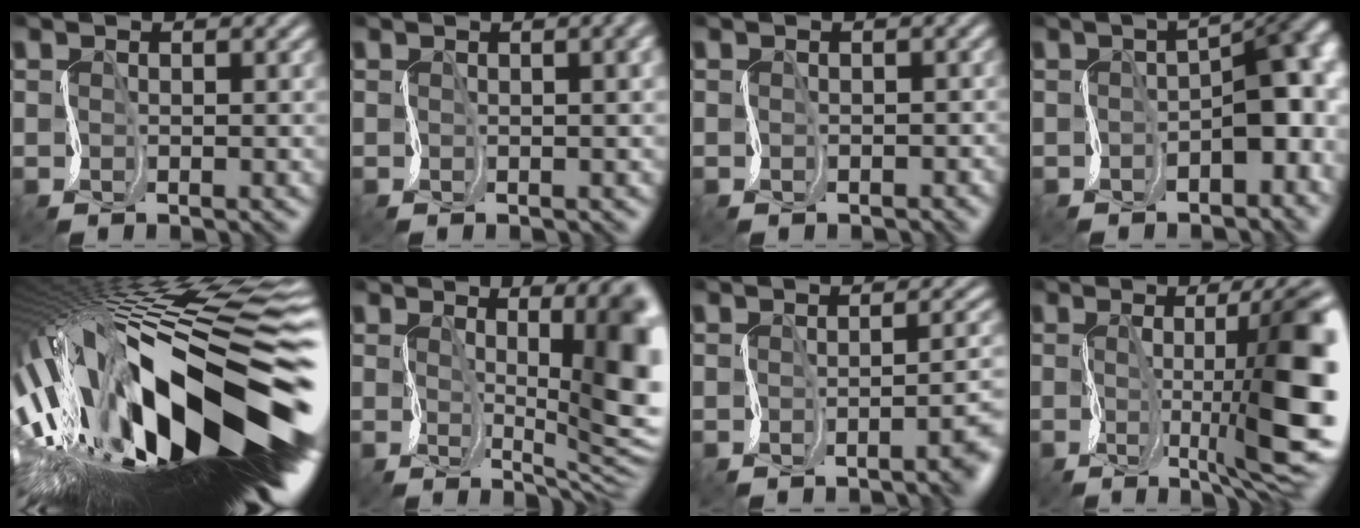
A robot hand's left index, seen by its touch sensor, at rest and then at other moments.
{"total": 6.7, "force": [1.9, 3.7, 5.3], "torque": [-0.013, 0.039, -0.015]}
{"total": 1.0, "force": [-0.6, 0.8, 0.2], "torque": [0.007, 0.001, -0.005]}
{"total": 8.3, "force": [-0.3, 3.7, 7.4], "torque": [-0.084, 0.003, -0.004]}
{"total": 19.7, "force": [-2.5, 6.6, 18.4], "torque": [-0.307, -0.008, -0.054]}
{"total": 10.7, "force": [1.4, 2.6, 10.3], "torque": [-0.130, -0.006, 0.027]}
{"total": 4.5, "force": [-1.6, 1.3, 4.0], "torque": [-0.026, -0.007, -0.022]}
{"total": 11.7, "force": [0.0, 2.8, 11.3], "torque": [-0.145, -0.001, -0.004]}